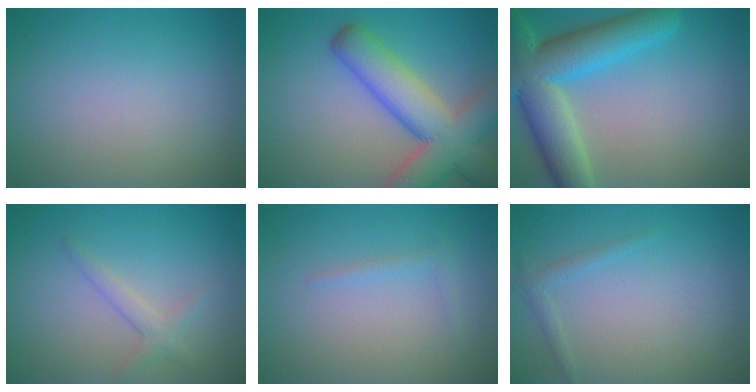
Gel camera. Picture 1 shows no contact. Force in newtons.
{"total": 9.6, "press": 9.5, "slide": 0.6}
{"total": 9.5, "press": 9.5, "slide": 0.5}
{"total": 1.8, "press": 1.8, "slide": 0.1}
{"total": 0.9, "press": 0.9, "slide": 0.0}
{"total": 1.2, "press": 1.2, "slide": 0.1}